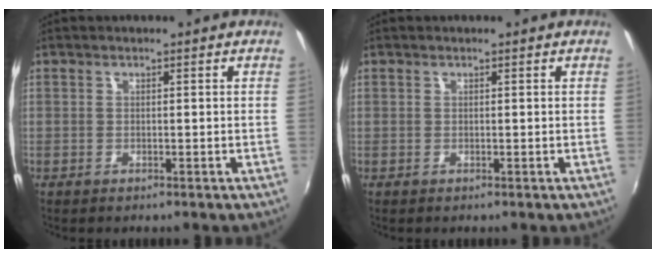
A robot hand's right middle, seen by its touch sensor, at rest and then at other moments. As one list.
[{"total": 0.0}]